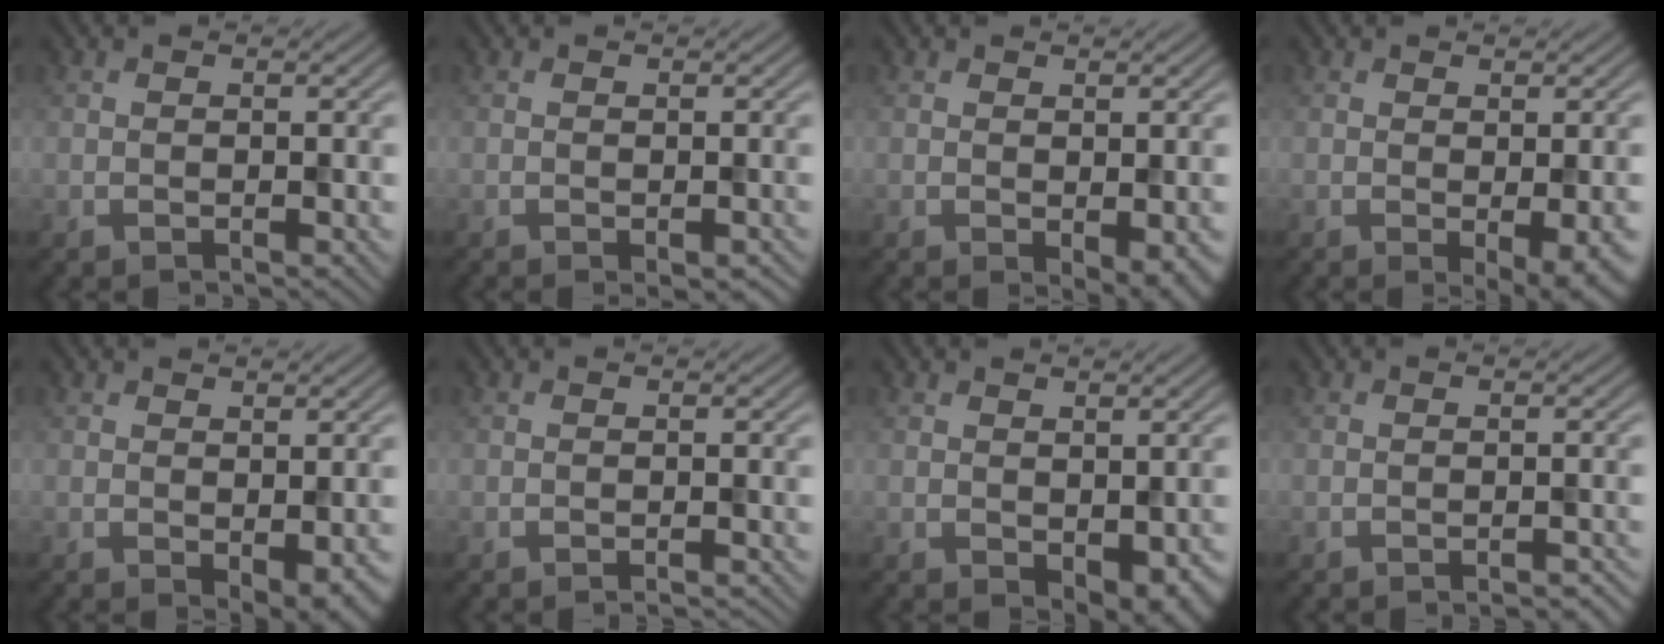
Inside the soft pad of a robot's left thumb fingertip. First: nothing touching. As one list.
[{"total": 1.8, "force": [-1.0, 0.3, 1.4], "torque": [-0.022, 0.000, -0.012]}, {"total": 3.1, "force": [-0.9, 1.1, 2.8], "torque": [-0.040, -0.009, -0.008]}, {"total": 4.5, "force": [-1.0, 1.0, 4.3], "torque": [-0.062, -0.008, -0.009]}, {"total": 3.8, "force": [-1.2, 1.6, 3.3], "torque": [-0.047, -0.012, -0.010]}, {"total": 1.0, "force": [-0.8, 0.2, 0.6], "torque": [0.000, 0.001, -0.017]}, {"total": 4.0, "force": [-1.3, 2.2, 3.1], "torque": [-0.042, -0.016, -0.007]}, {"total": 1.9, "force": [-1.4, 0.3, 1.2], "torque": [-0.008, 0.006, -0.026]}]